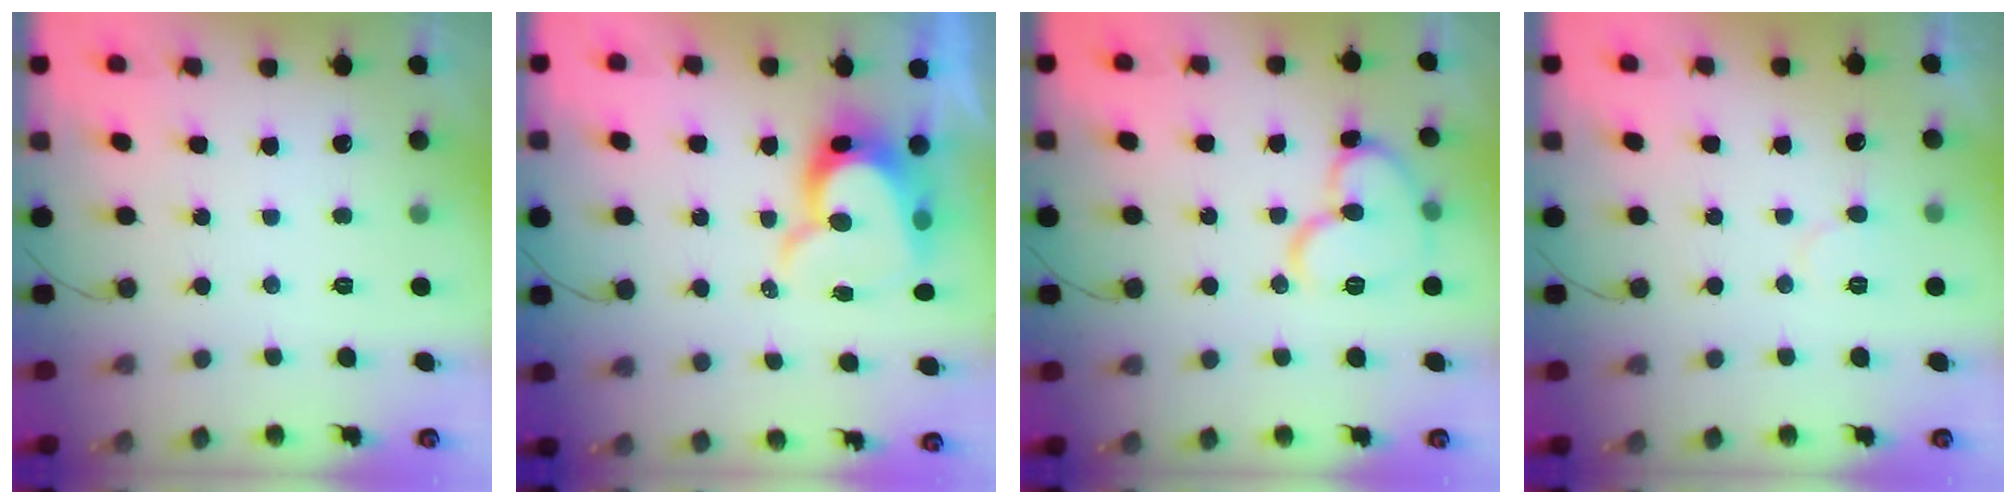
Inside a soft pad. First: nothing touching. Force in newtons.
{"total": 13.0, "press": 13.0, "slide": 1.1}
{"total": 12.6, "press": 12.5, "slide": 1.1}
{"total": 5.5, "press": 5.5, "slide": 0.4}